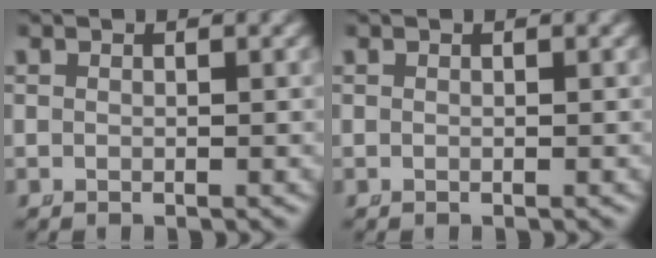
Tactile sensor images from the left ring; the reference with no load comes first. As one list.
[{"total": 0.0}]